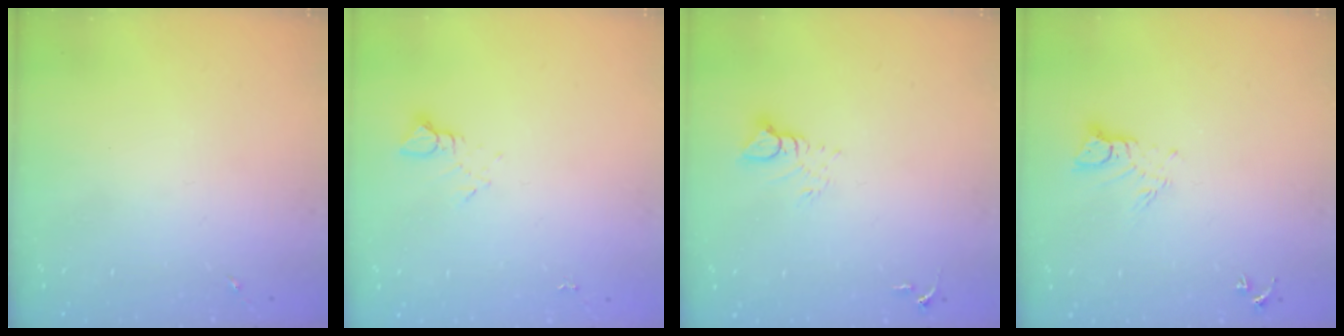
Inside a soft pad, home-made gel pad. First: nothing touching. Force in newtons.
{"total": 4.0, "press": 4.0, "slide": 0.4}
{"total": 5.3, "press": 5.3, "slide": 0.3}
{"total": 5.7, "press": 5.7, "slide": 0.5}